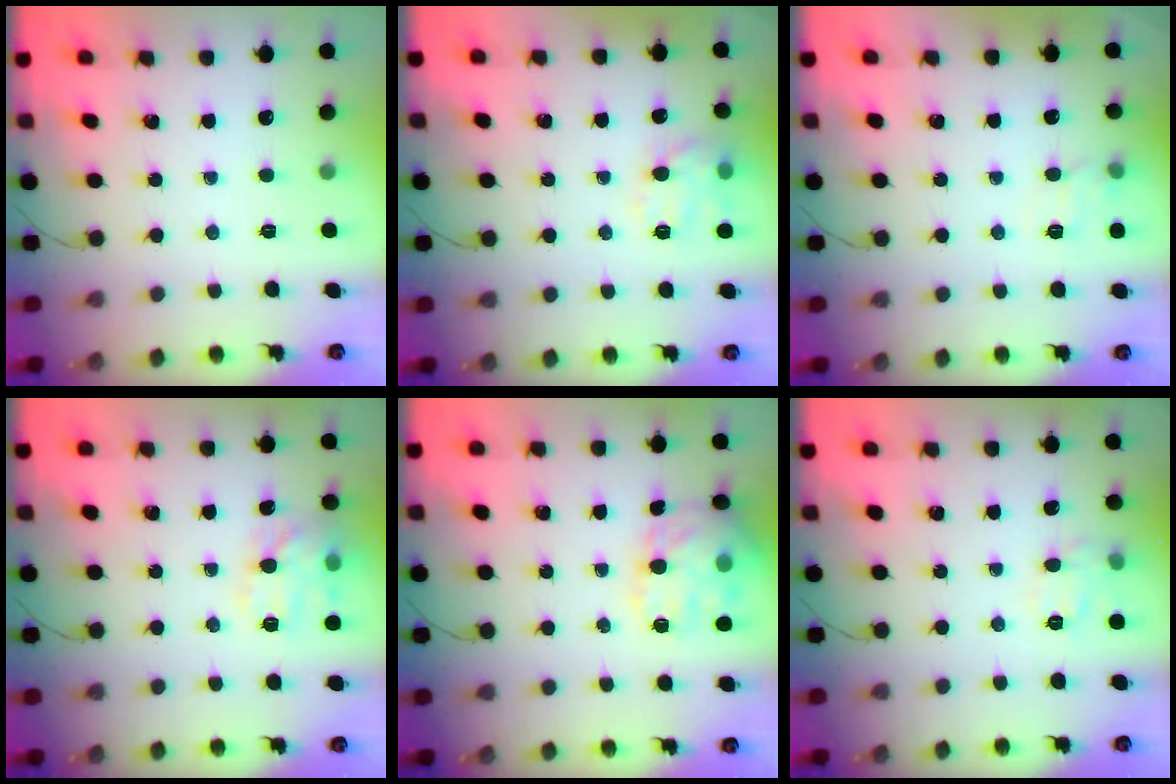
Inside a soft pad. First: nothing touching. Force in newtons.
{"total": 11.0, "press": 11.0, "slide": 0.4}
{"total": 9.1, "press": 8.9, "slide": 1.5}
{"total": 13.1, "press": 13.1, "slide": 0.5}
{"total": 17.6, "press": 17.5, "slide": 1.3}
{"total": 8.1, "press": 8.0, "slide": 1.1}